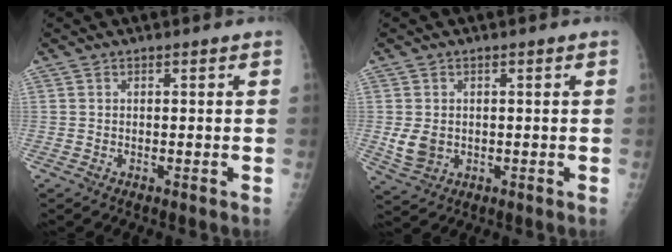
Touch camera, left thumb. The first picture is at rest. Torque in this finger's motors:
{"motor_torque": [0.14, 0.12, 0.53, 0.00, 0.08]}